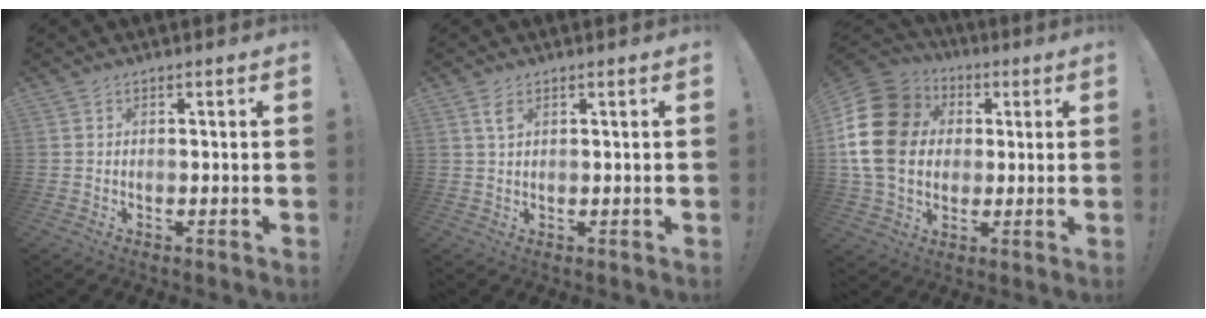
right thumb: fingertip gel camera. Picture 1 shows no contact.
{"total": 2.8, "force": [1.4, 1.1, 2.1], "torque": [-0.040, 0.000, 0.024]}
{"total": 20.0, "force": [2.2, 15.7, 12.2], "torque": [-0.234, 0.006, 0.048]}